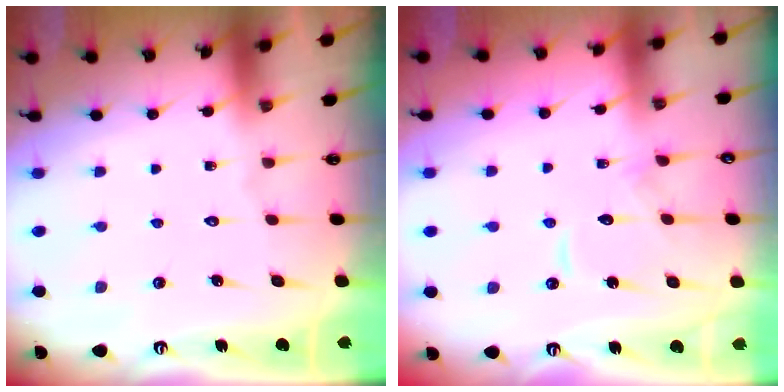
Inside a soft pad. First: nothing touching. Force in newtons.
{"total": 10.3, "press": 10.2, "slide": 0.7}